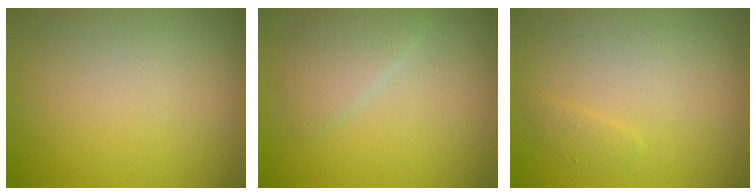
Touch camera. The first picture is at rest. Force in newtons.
{"total": 2.2, "press": 2.2, "slide": 0.1}
{"total": 0.8, "press": 0.8, "slide": 0.1}